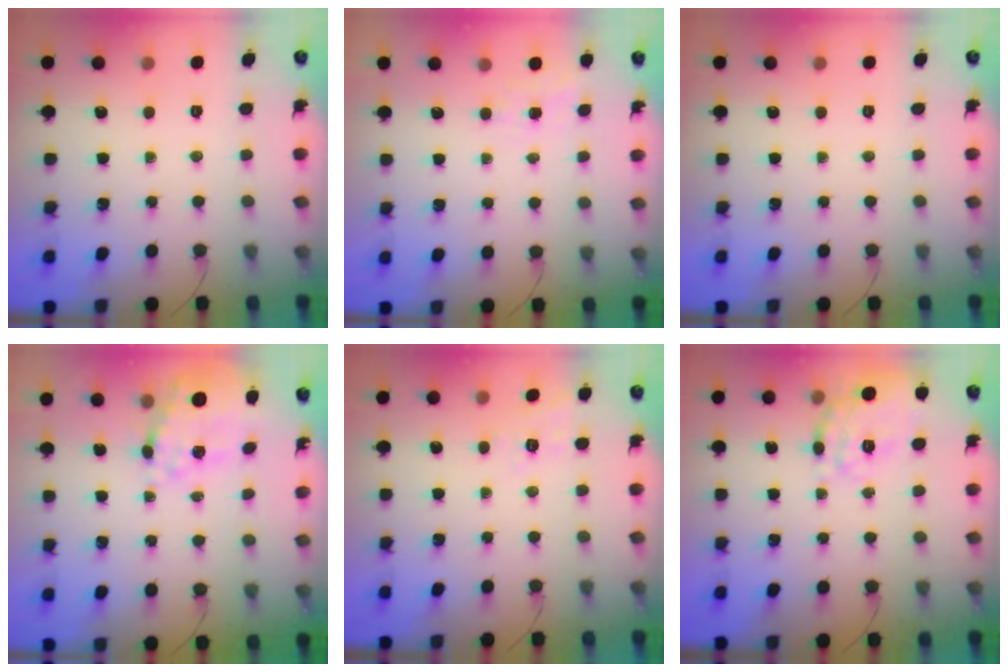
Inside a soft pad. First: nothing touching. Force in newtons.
{"total": 6.0, "press": 5.8, "slide": 1.6}
{"total": 0.0}
{"total": 16.3, "press": 15.9, "slide": 3.6}
{"total": 4.3, "press": 3.7, "slide": 2.1}
{"total": 17.7, "press": 17.7, "slide": 0.5}